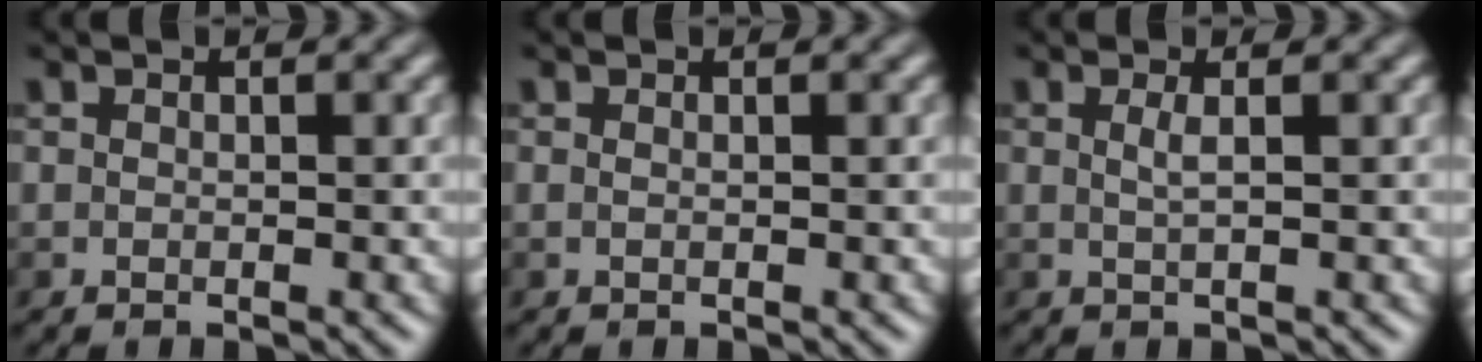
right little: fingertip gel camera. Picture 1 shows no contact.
{"total": 0.0}
{"total": 0.8, "force": [0.2, -0.2, 0.7], "torque": [-0.019, 0.002, 0.008]}